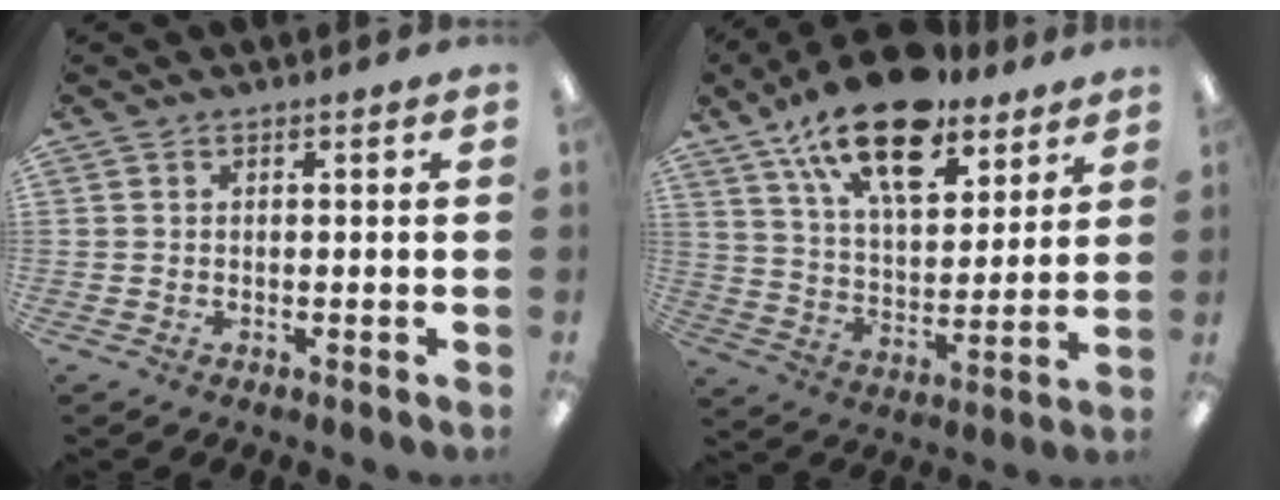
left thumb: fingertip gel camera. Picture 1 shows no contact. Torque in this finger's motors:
{"motor_torque": [0.59, 0.51, 1.68, -1.09, 0.22]}